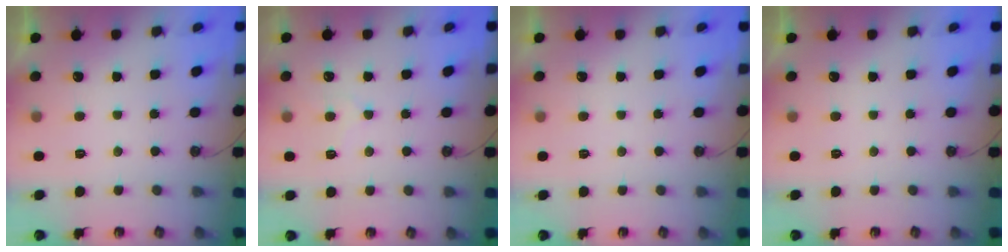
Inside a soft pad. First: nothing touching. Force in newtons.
{"total": 5.6, "press": 5.5, "slide": 0.7}
{"total": 2.6, "press": 2.6, "slide": 0.5}
{"total": 0.0}